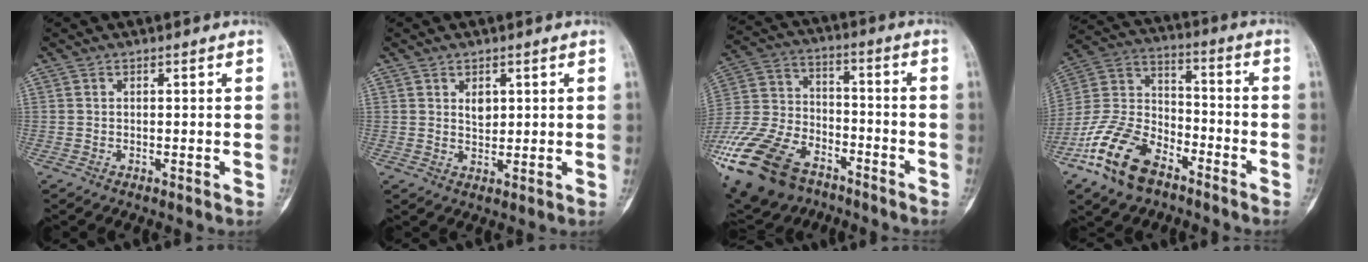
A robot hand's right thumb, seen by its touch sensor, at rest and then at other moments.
{"total": 2.7, "force": [1.0, 1.8, 1.7], "torque": [-0.016, -0.008, 0.019]}
{"total": 25.7, "force": [-15.5, 14.9, 14.0], "torque": [-0.360, 0.035, -0.281]}
{"total": 16.4, "force": [-10.0, 8.7, 9.6], "torque": [-0.185, 0.061, -0.198]}